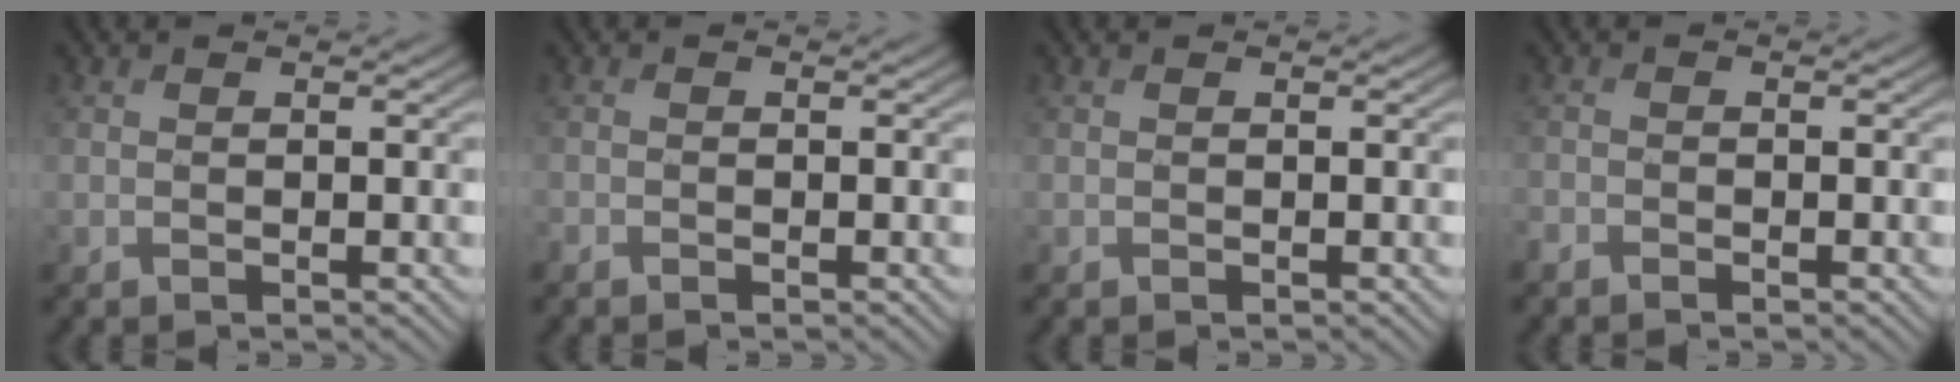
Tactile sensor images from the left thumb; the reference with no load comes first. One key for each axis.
{"total": 0.8, "fx": -0.7, "fy": 0.2, "fz": 0.2, "tx": -0.005, "ty": -0.005, "tz": -0.016}
{"total": 0.0}
{"total": 1.4, "fx": -1.3, "fy": 0.4, "fz": 0.3, "tx": -0.010, "ty": -0.006, "tz": -0.032}